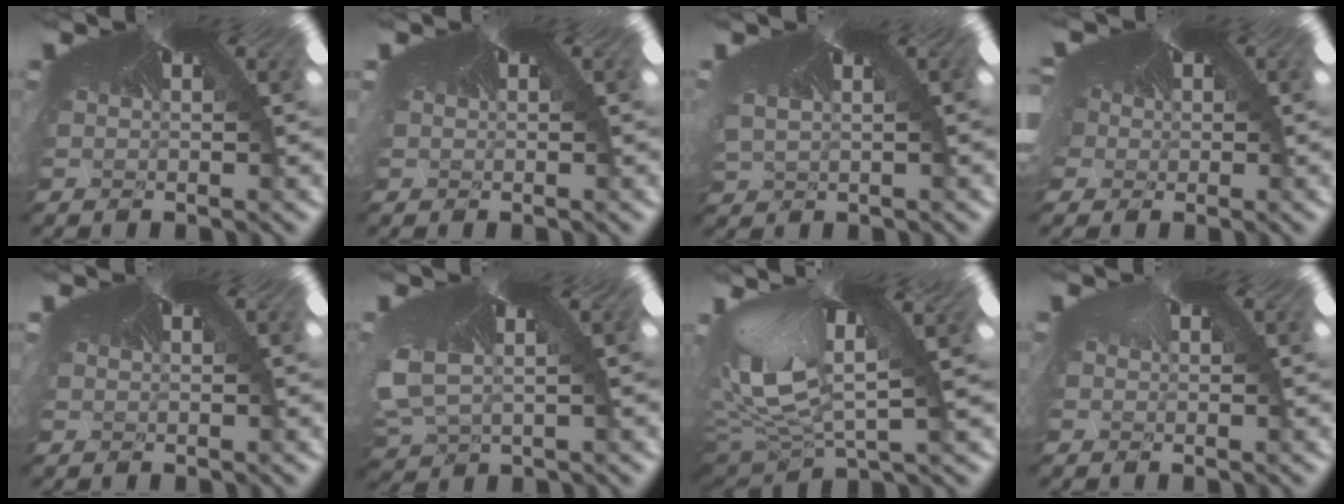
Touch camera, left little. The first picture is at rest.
{"total": 0.9, "force": [0.0, 0.5, 0.8], "torque": [-0.019, -0.001, 0.003]}
{"total": 0.9, "force": [-0.3, 0.7, 0.5], "torque": [-0.031, -0.018, 0.020]}
{"total": 3.9, "force": [0.5, 2.2, 3.2], "torque": [-0.076, 0.001, 0.022]}
{"total": 0.7, "force": [0.0, 0.3, 0.6], "torque": [-0.013, 0.001, 0.001]}
{"total": 3.0, "force": [-2.8, 0.6, -1.1], "torque": [-0.040, -0.047, -0.009]}
{"total": 4.4, "force": [-4.1, 1.7, 0.4], "torque": [-0.075, -0.081, -0.026]}
{"total": 0.8, "force": [-0.2, -0.2, -0.7], "torque": [0.010, -0.007, 0.002]}